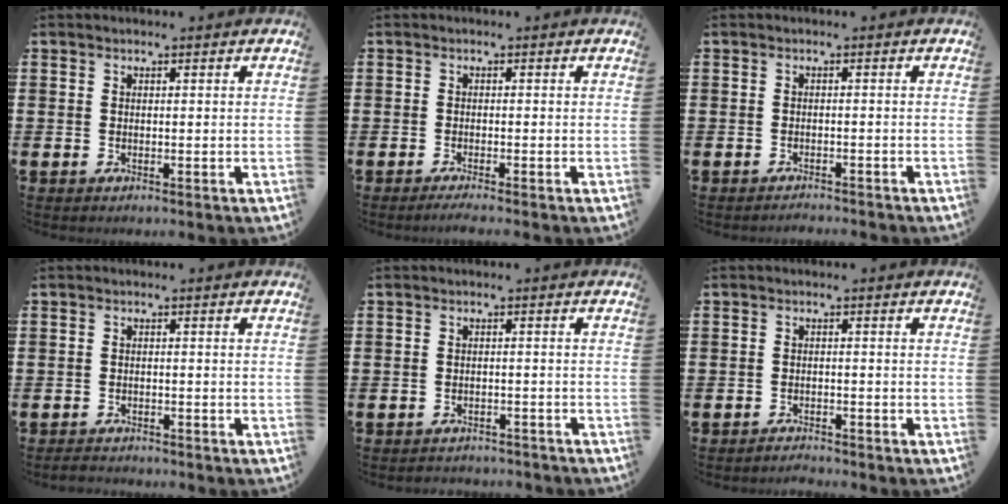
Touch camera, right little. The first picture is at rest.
{"total": 0.9, "force": [-0.7, 0.0, 0.6], "torque": [-0.009, -0.001, -0.013]}
{"total": 1.0, "force": [-1.0, -0.1, -0.1], "torque": [-0.001, 0.002, -0.022]}
{"total": 1.2, "force": [-1.2, 0.2, 0.1], "torque": [-0.006, 0.002, -0.025]}
{"total": 1.4, "force": [-1.4, 0.1, -0.2], "torque": [-0.003, 0.003, -0.031]}
{"total": 1.5, "force": [-1.5, 0.0, -0.2], "torque": [-0.001, 0.005, -0.031]}